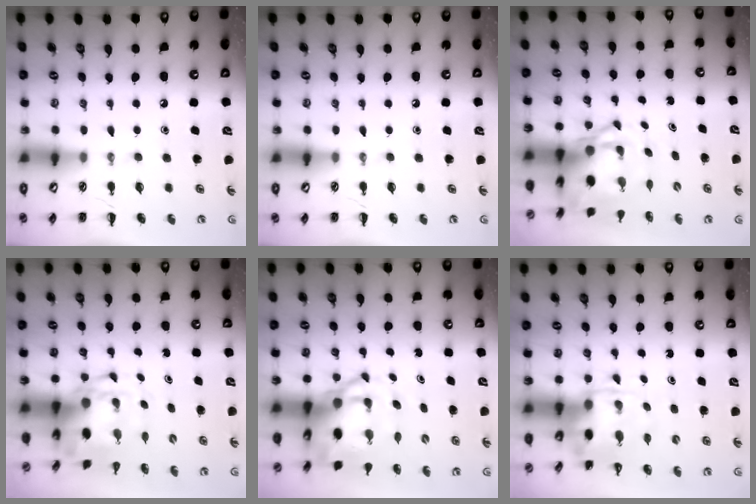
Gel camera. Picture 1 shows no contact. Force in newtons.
{"total": 0.0}
{"total": 4.7, "press": 4.5, "slide": 1.1}
{"total": 4.4, "press": 4.2, "slide": 1.1}
{"total": 6.5, "press": 6.3, "slide": 1.5}
{"total": 3.5, "press": 3.4, "slide": 0.7}